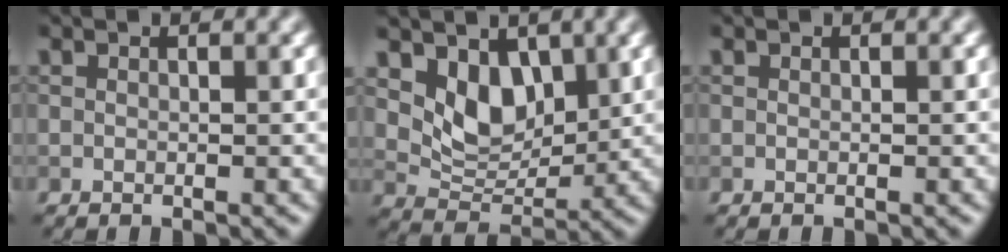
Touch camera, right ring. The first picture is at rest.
{"total": 4.8, "force": [1.8, 3.3, 3.0], "torque": [-0.056, -0.017, 0.032]}
{"total": 0.0}